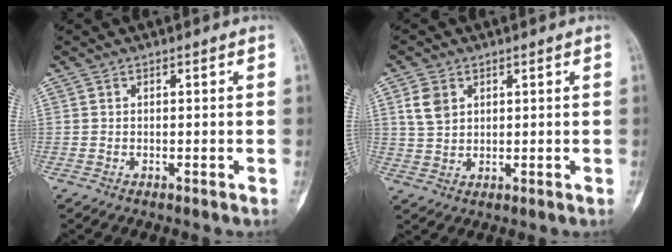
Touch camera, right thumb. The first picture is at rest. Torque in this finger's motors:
{"motor_torque": [0.44, 1.03, 0.76, 0.22, 0.01]}